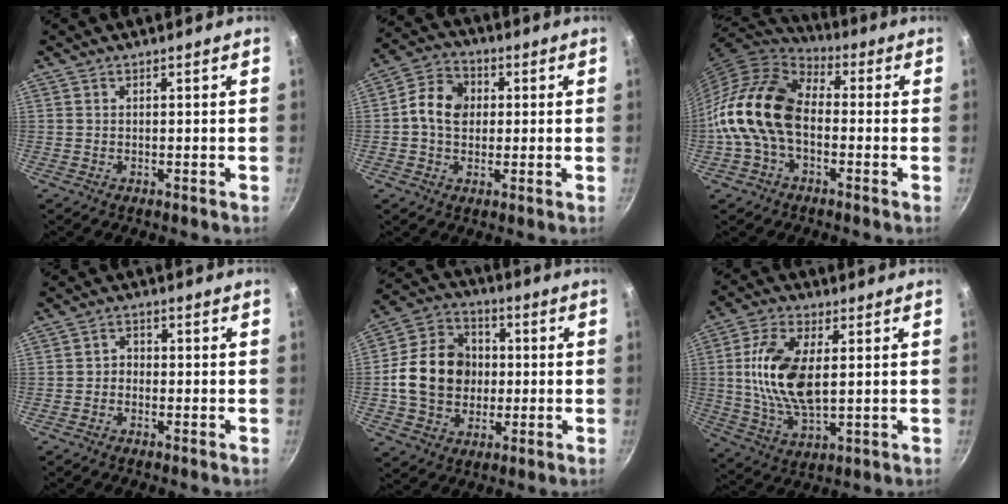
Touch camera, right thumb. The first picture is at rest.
{"total": 8.8, "force": [0.7, 6.9, 5.3], "torque": [-0.075, 0.015, -0.007]}
{"total": 16.0, "force": [-2.1, 10.5, 11.9], "torque": [-0.206, 0.040, -0.058]}
{"total": 2.0, "force": [-0.7, 1.7, 0.9], "torque": [-0.004, 0.013, -0.017]}
{"total": 16.0, "force": [-0.2, 13.2, 9.1], "torque": [-0.131, 0.026, -0.010]}
{"total": 14.3, "force": [2.0, 7.3, 12.2], "torque": [-0.230, -0.001, 0.039]}